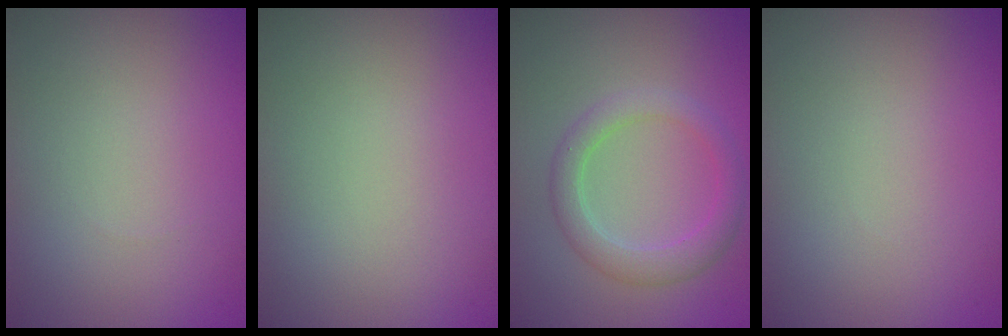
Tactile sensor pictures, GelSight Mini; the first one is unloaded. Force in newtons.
{"total": 0.0}
{"total": 2.9, "press": 2.9, "slide": 0.2}
{"total": 0.0}